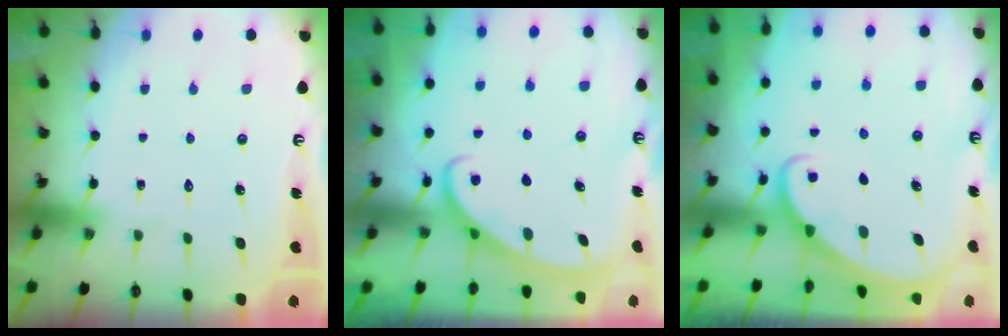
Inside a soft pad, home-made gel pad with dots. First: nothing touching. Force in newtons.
{"total": 2.7, "press": 2.7, "slide": 0.3}
{"total": 1.6, "press": 1.6, "slide": 0.0}